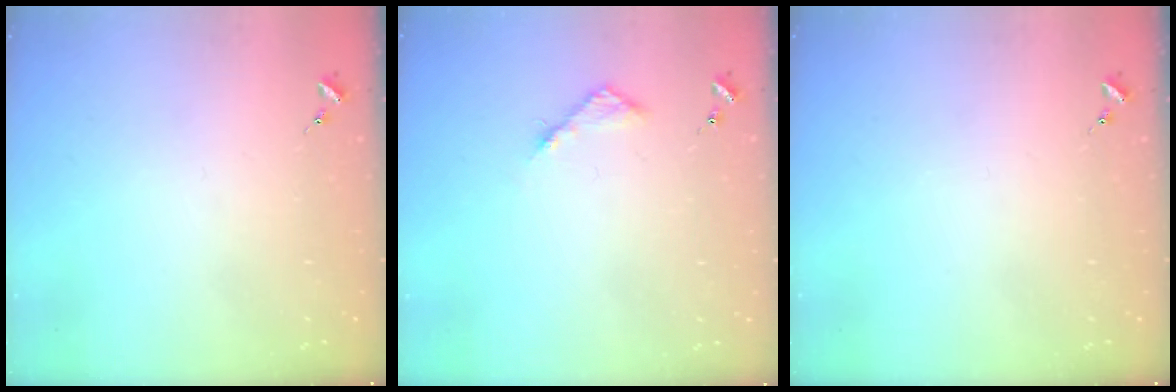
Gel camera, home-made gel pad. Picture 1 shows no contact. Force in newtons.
{"total": 4.6, "press": 4.6, "slide": 0.5}
{"total": 0.0}